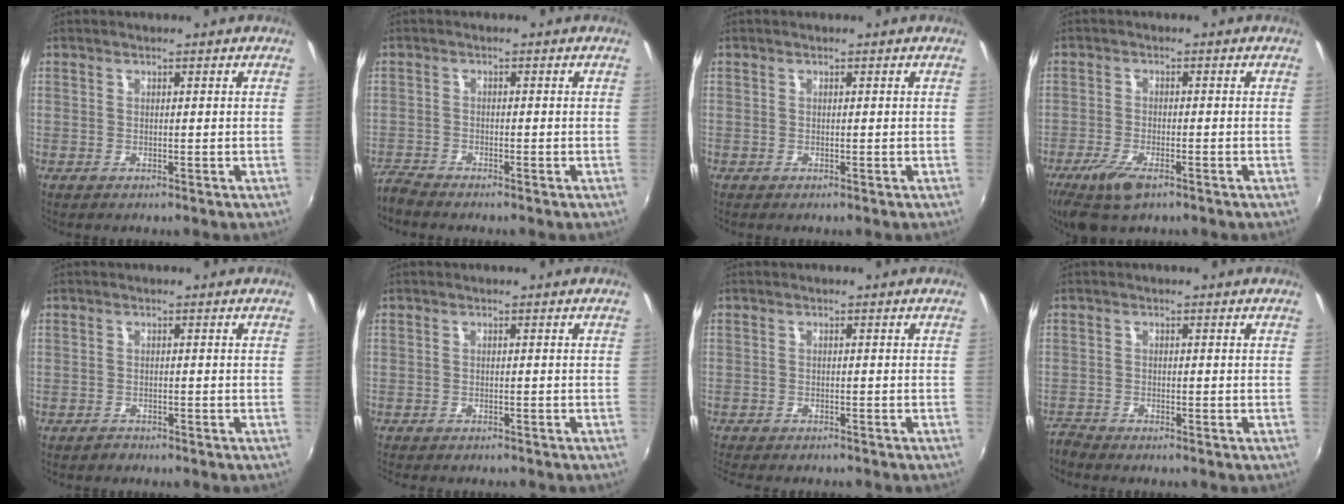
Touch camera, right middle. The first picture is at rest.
{"total": 2.9, "force": [-2.9, 0.0, 0.2], "torque": [-0.017, -0.013, -0.062]}
{"total": 0.0}
{"total": 7.4, "force": [-4.7, 2.6, 5.1], "torque": [-0.124, -0.021, -0.088]}
{"total": 1.1, "force": [-1.0, 0.5, -0.1], "torque": [-0.001, 0.002, -0.017]}
{"total": 2.9, "force": [-2.7, 0.6, 1.0], "torque": [-0.028, -0.013, -0.044]}
{"total": 5.2, "force": [-4.7, 1.0, 2.0], "torque": [-0.051, -0.019, -0.077]}
{"total": 2.3, "force": [-2.3, -0.1, -0.1], "torque": [-0.008, -0.012, -0.053]}